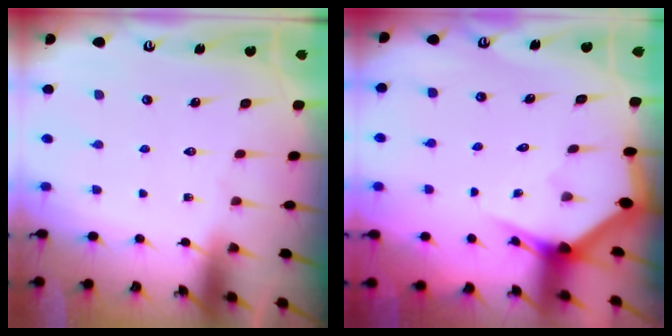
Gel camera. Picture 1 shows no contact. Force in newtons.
{"total": 3.1, "press": 3.1, "slide": 0.1}